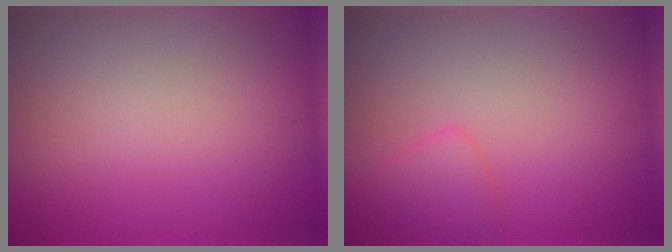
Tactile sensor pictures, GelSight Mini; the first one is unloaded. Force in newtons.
{"total": 1.7, "press": 1.7, "slide": 0.2}